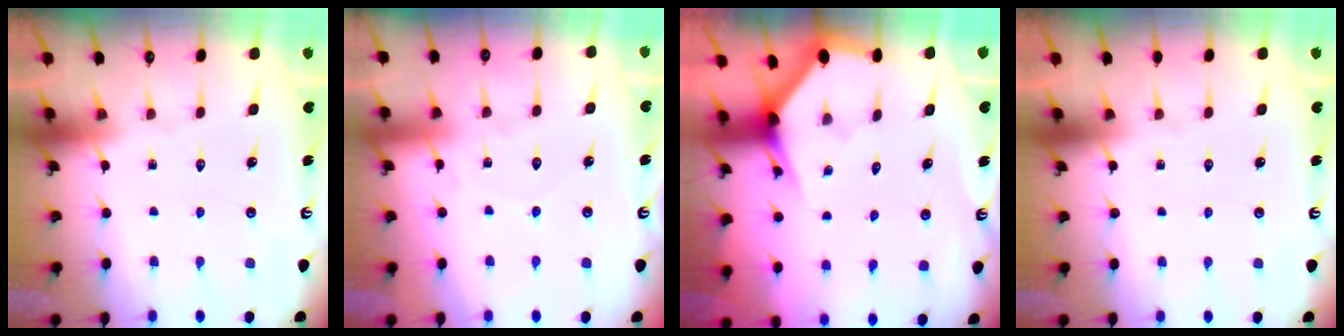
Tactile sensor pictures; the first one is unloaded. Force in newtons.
{"total": 6.0, "press": 6.0, "slide": 0.7}
{"total": 2.8, "press": 2.8, "slide": 0.1}
{"total": 0.0}